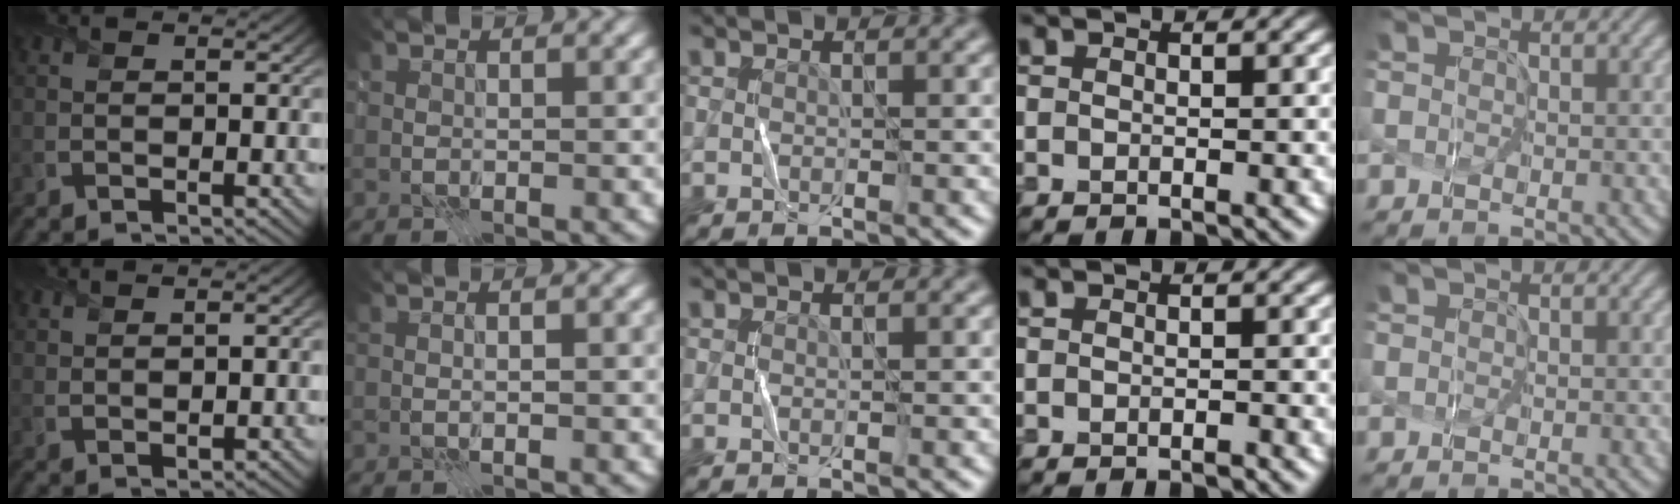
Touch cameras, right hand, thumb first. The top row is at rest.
{"thumb": {"total": 1.8, "force": [1.5, 0.3, 1.0], "torque": [-0.026, 0.001, 0.036]}, "index": {"total": 0.6, "force": [-0.2, 0.0, 0.6], "torque": [-0.010, -0.004, -0.005]}, "ring": {"total": 0.6, "force": [-0.5, 0.1, 0.3], "torque": [-0.003, 0.000, -0.007]}}